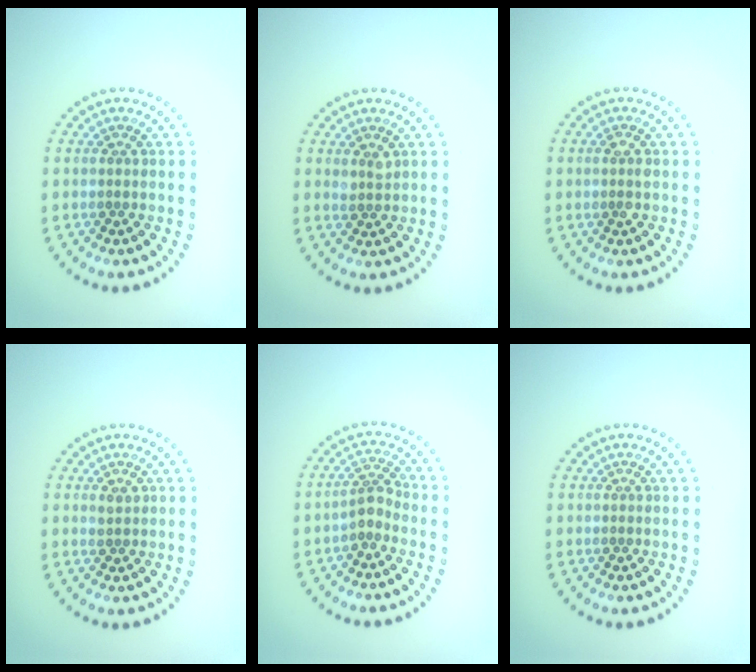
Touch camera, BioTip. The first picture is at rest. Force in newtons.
{"total": 1.1, "press": 1.1, "slide": 0.3}
{"total": 1.0, "press": 1.0, "slide": 0.2}
{"total": 0.9, "press": 0.9, "slide": 0.3}
{"total": 1.9, "press": 1.5, "slide": 1.2}
{"total": 0.0}